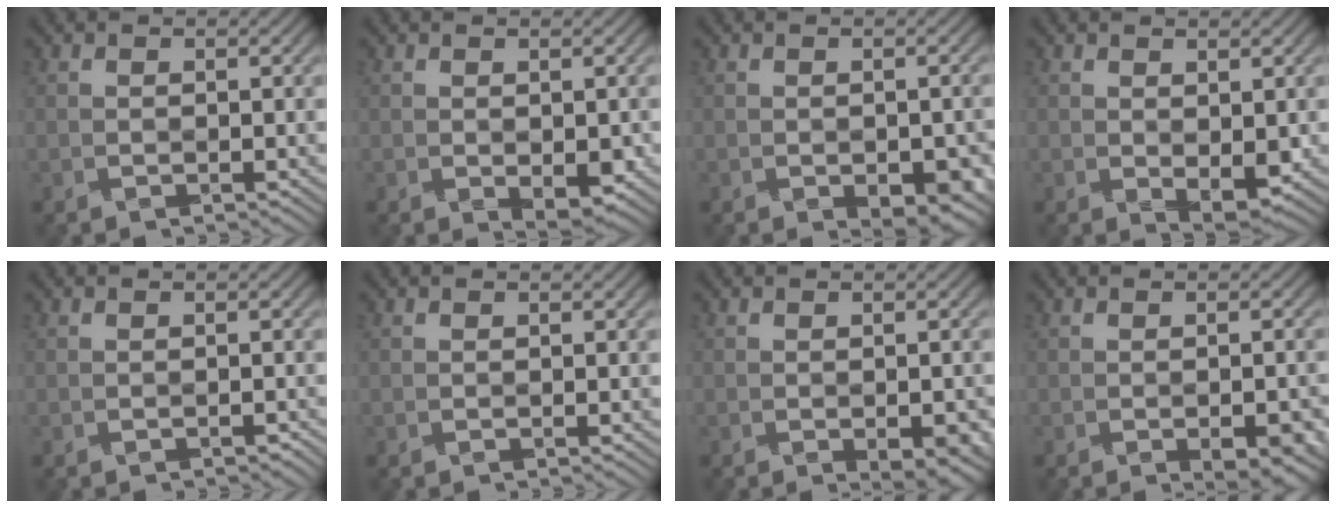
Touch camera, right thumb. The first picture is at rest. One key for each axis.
{"total": 2.4, "fx": -0.7, "fy": 1.1, "fz": 2.0, "tx": -0.036, "ty": -0.008, "tz": -0.007}
{"total": 4.6, "fx": -1.9, "fy": 2.4, "fz": 3.5, "tx": -0.049, "ty": -0.020, "tz": -0.020}
{"total": 2.6, "fx": 0.0, "fy": 1.2, "fz": 2.3, "tx": -0.042, "ty": -0.008, "tz": 0.003}
{"total": 0.8, "fx": -0.6, "fy": 0.3, "fz": 0.4, "tx": -0.005, "ty": -0.003, "tz": -0.008}
{"total": 0.0}
{"total": 3.8, "fx": -1.6, "fy": 1.8, "fz": 2.9, "tx": -0.042, "ty": -0.017, "tz": -0.014}
{"total": 4.2, "fx": -1.9, "fy": 1.9, "fz": 3.3, "tx": -0.043, "ty": -0.014, "tz": -0.020}